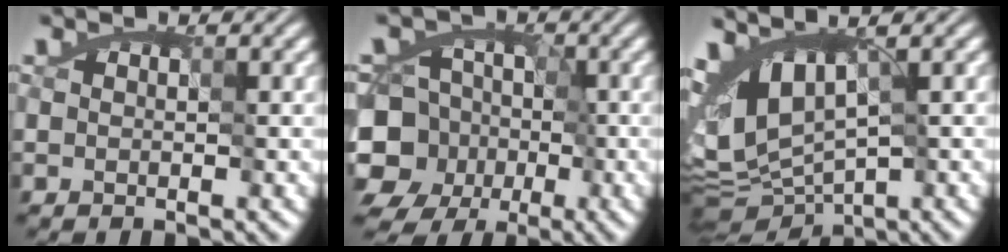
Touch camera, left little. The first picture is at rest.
{"total": 10.0, "force": [-4.9, 8.1, 3.0], "torque": [-0.055, -0.002, -0.107]}
{"total": 6.0, "force": [0.1, 3.1, 5.2], "torque": [-0.091, -0.003, 0.007]}